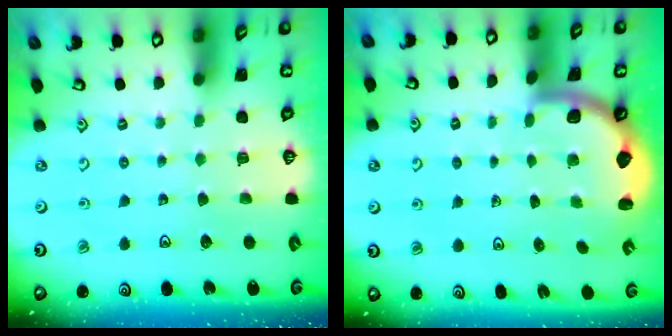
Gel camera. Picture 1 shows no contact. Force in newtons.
{"total": 1.7, "press": 1.7, "slide": 0.2}